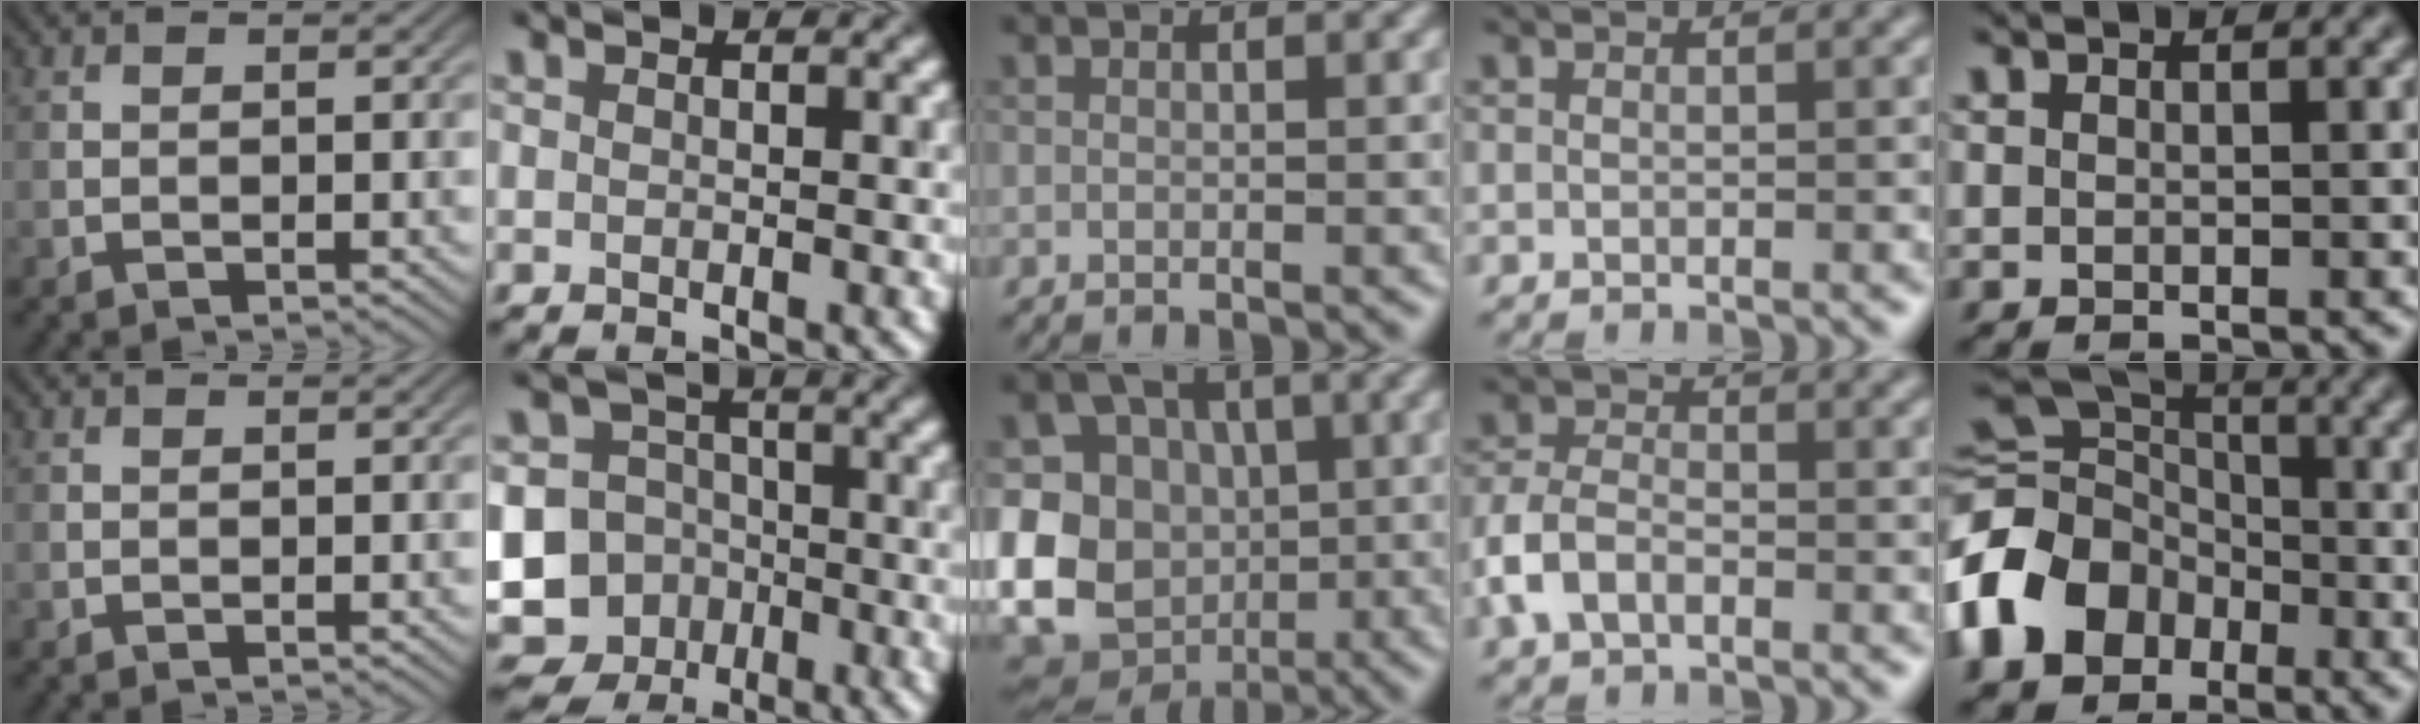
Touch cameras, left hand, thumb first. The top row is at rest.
{"index": {"total": 16.0, "force": [-6.2, 14.5, 3.1], "torque": [-0.100, -0.036, -0.116]}, "middle": {"total": 17.1, "force": [-3.9, 14.7, 7.8], "torque": [-0.164, -0.019, -0.082]}, "ring": {"total": 3.4, "force": [-1.6, 2.1, 2.2], "torque": [-0.049, 0.003, -0.040]}, "little": {"total": 13.5, "force": [-4.9, 10.9, 6.3], "torque": [-0.153, -0.011, -0.117]}}